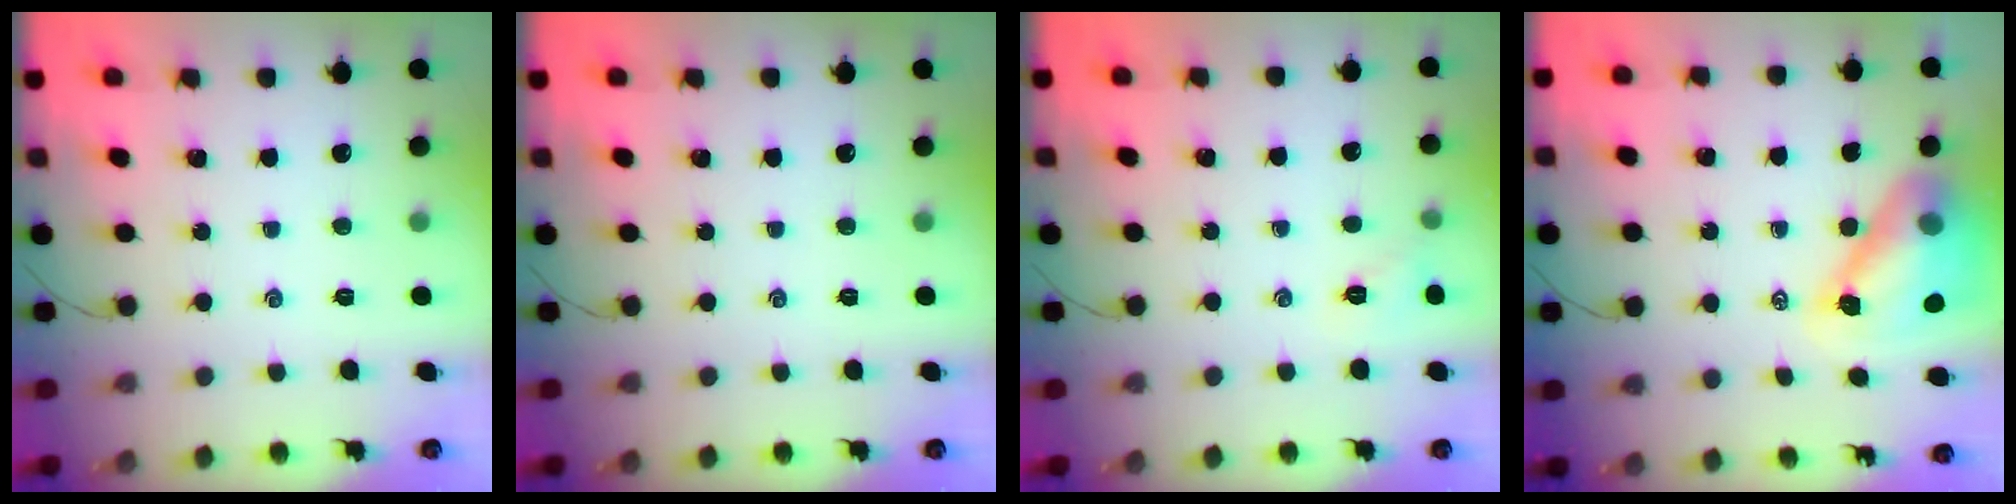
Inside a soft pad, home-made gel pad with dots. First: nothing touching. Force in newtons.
{"total": 0.0}
{"total": 5.8, "press": 5.5, "slide": 1.6}
{"total": 12.5, "press": 11.9, "slide": 4.0}